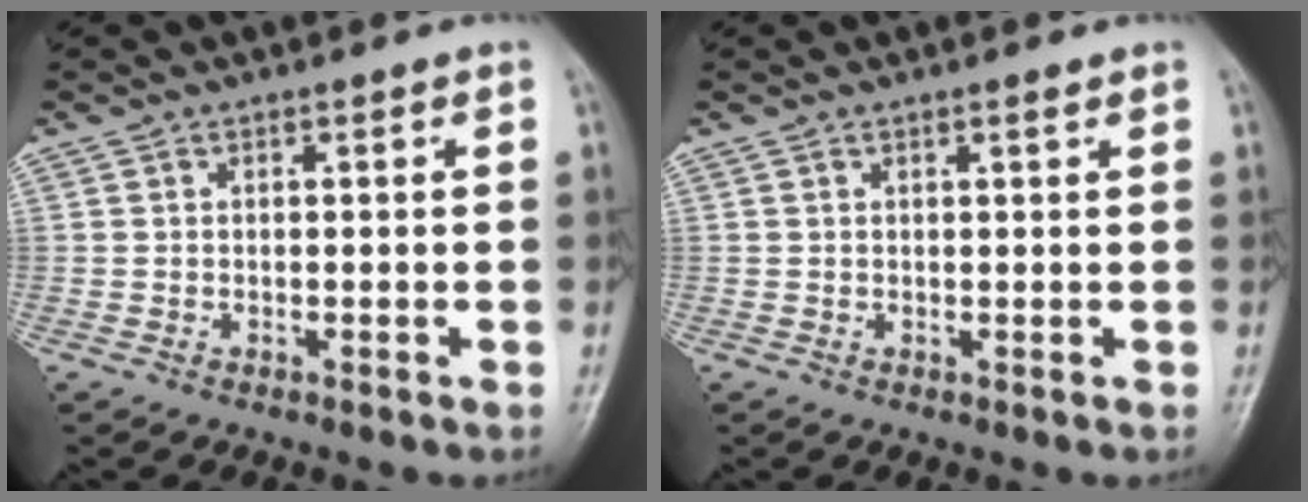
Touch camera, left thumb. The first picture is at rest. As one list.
[{"total": 0.9, "force": [0.6, 0.1, 0.6], "torque": [-0.008, -0.003, 0.010]}]